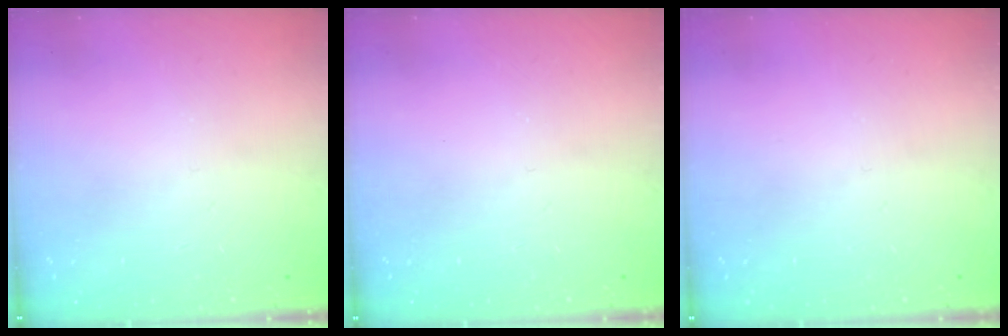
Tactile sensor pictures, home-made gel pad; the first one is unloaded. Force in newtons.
{"total": 0.0}
{"total": 0.0}